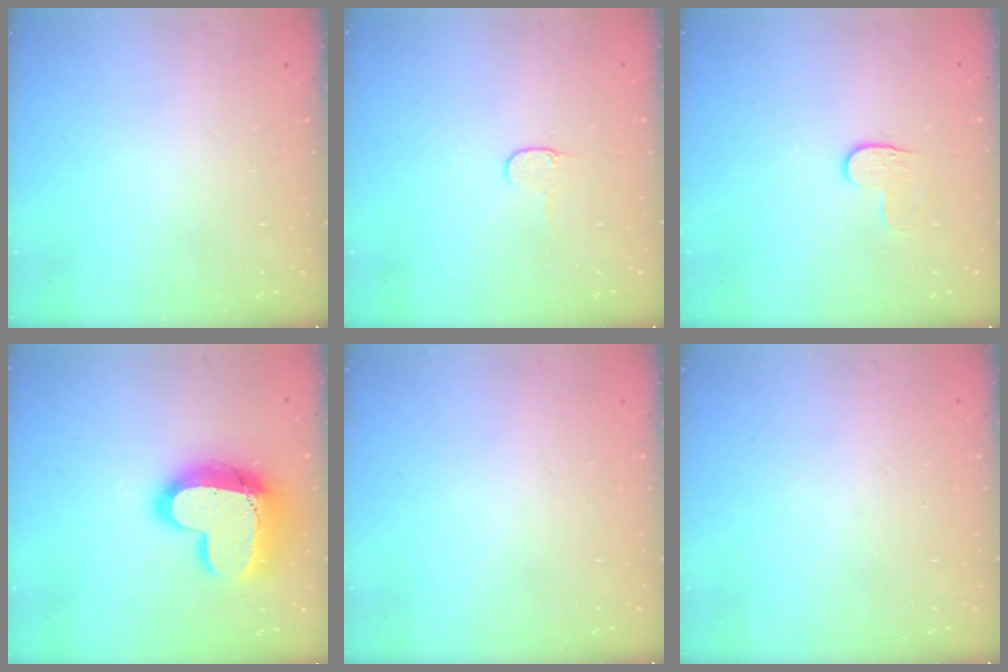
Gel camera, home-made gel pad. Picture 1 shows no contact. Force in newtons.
{"total": 3.8, "press": 3.8, "slide": 0.4}
{"total": 3.4, "press": 3.4, "slide": 0.3}
{"total": 23.1, "press": 23.0, "slide": 1.7}
{"total": 0.0}
{"total": 0.0}